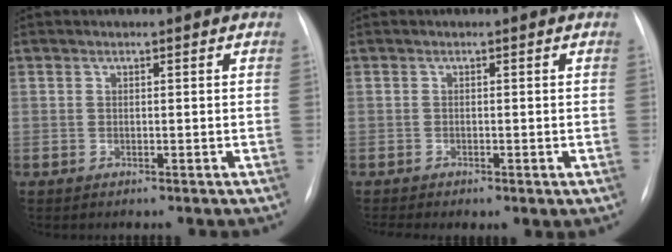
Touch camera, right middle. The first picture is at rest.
{"total": 2.2, "force": [-1.1, 0.7, 1.7], "torque": [-0.032, -0.004, -0.014]}